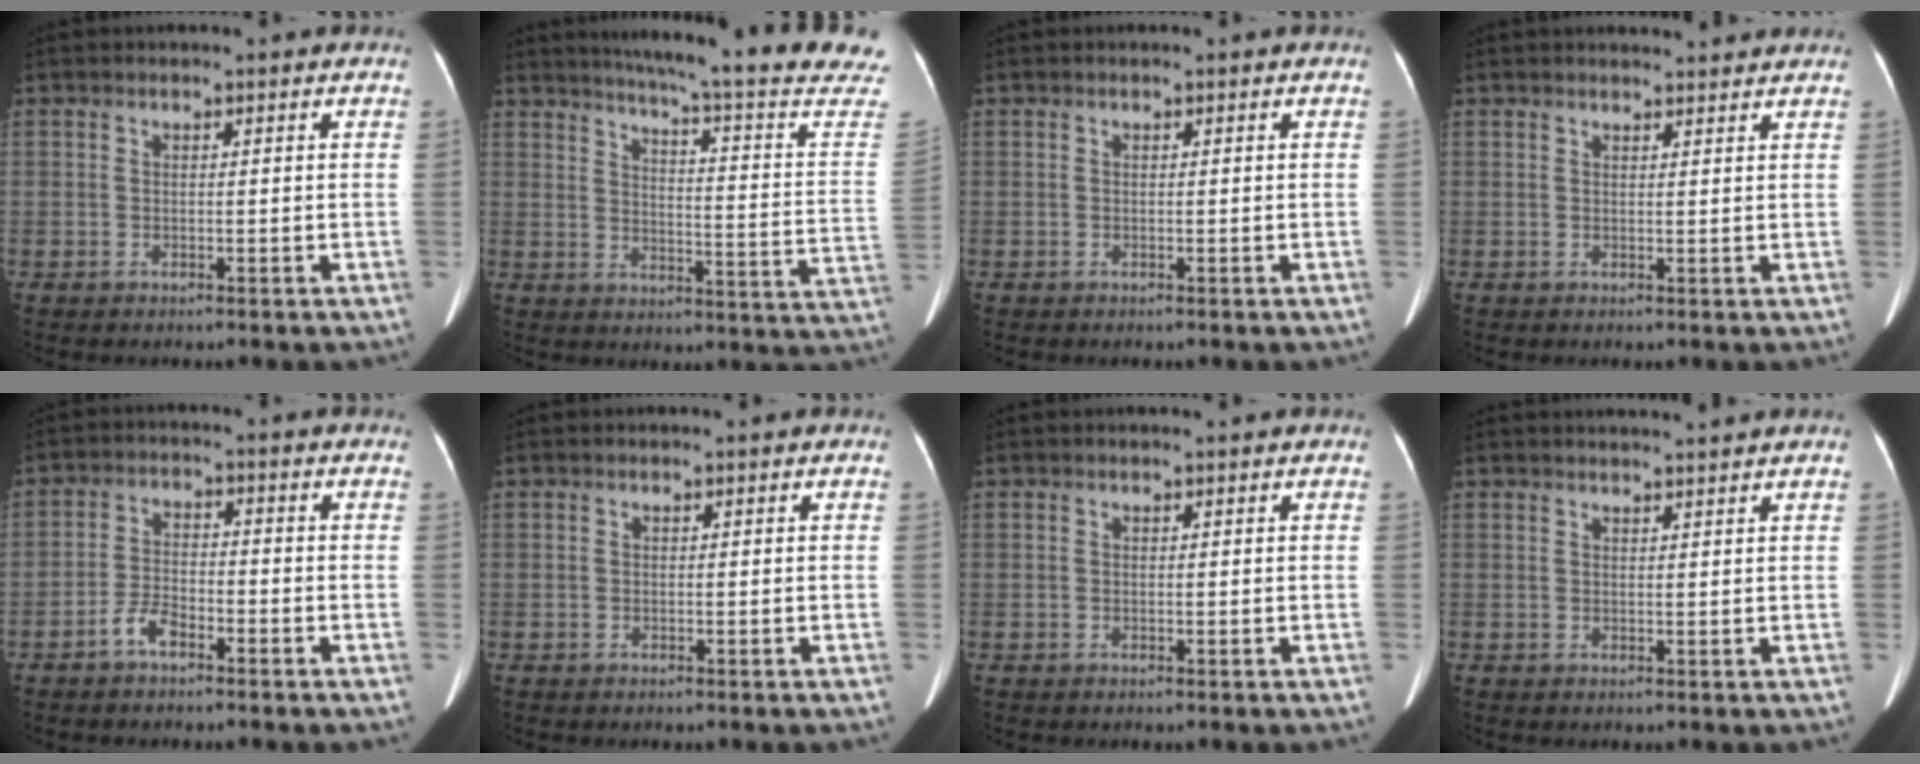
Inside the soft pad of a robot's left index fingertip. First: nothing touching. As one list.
[{"total": 22.9, "force": [19.7, -0.6, 11.6], "torque": [-0.162, -0.065, 0.237]}, {"total": 0.0}, {"total": 5.6, "force": [5.4, 0.5, 1.4], "torque": [-0.017, 0.020, 0.059]}, {"total": 3.8, "force": [-2.7, 1.4, 2.2], "torque": [-0.050, 0.006, -0.051]}, {"total": 0.0}, {"total": 0.6, "force": [0.5, 0.0, 0.2], "torque": [-0.004, 0.006, 0.008]}, {"total": 3.8, "force": [3.6, -0.9, 1.0], "torque": [-0.013, 0.011, 0.046]}]